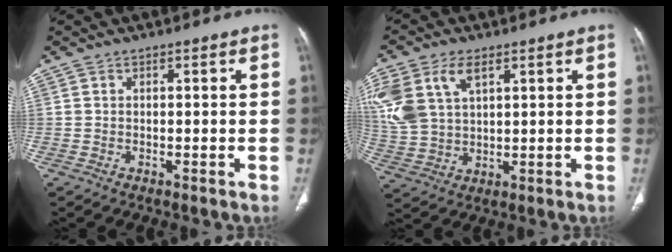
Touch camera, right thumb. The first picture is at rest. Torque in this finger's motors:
{"motor_torque": [1.73, 1.63, 1.26, 0.94, 0.14]}